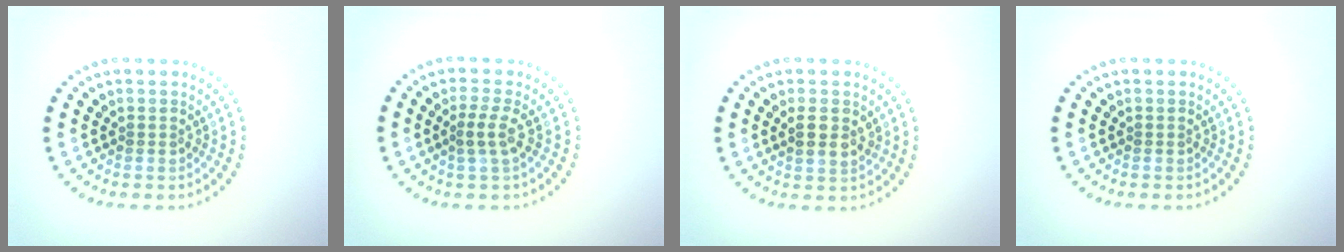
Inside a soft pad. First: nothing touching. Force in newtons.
{"total": 1.9, "press": 1.5, "slide": 1.1}
{"total": 2.1, "press": 2.0, "slide": 0.6}
{"total": 0.0}